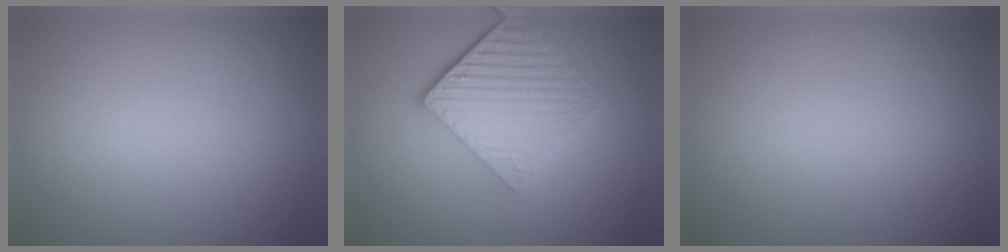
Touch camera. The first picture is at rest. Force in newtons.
{"total": 5.8, "press": 4.2, "slide": 4.1}
{"total": 0.0}